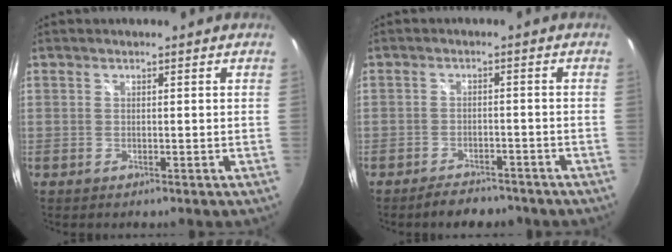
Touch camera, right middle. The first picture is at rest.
{"total": 5.9, "force": [-4.9, 2.4, 2.1], "torque": [-0.047, 0.004, -0.070]}